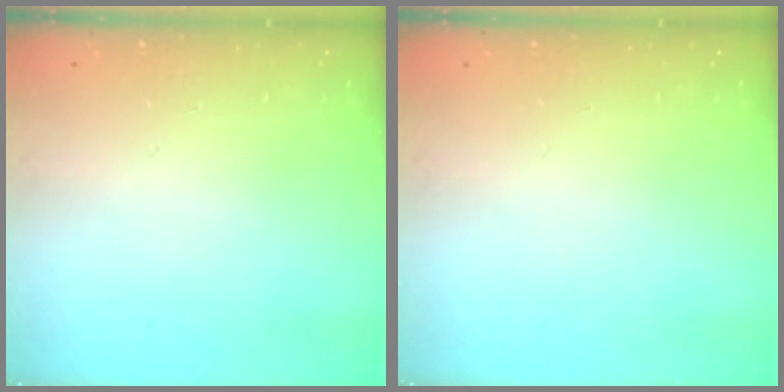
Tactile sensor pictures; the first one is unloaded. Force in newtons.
{"total": 0.0}